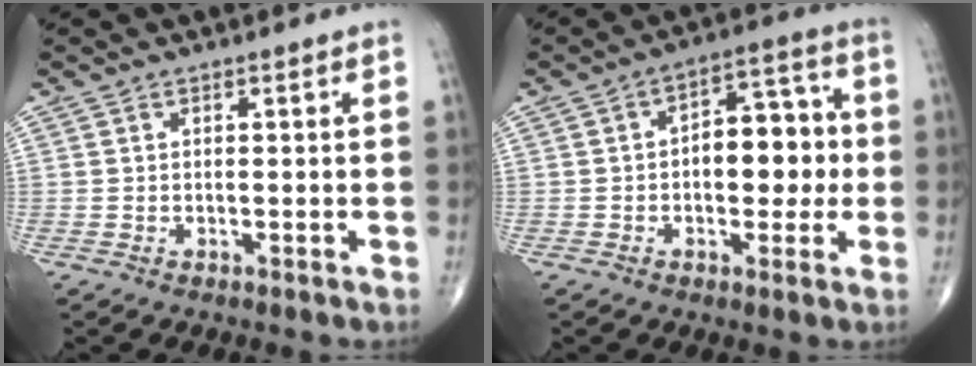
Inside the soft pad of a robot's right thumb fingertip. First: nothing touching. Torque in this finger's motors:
{"motor_torque": [-0.37, 0.71, 0.56, 0.39, 0.15]}